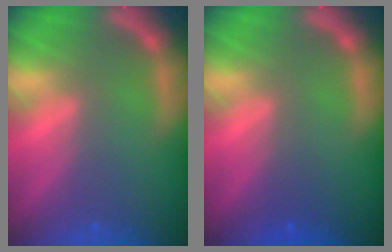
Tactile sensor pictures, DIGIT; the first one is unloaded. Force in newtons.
{"total": 1.0}